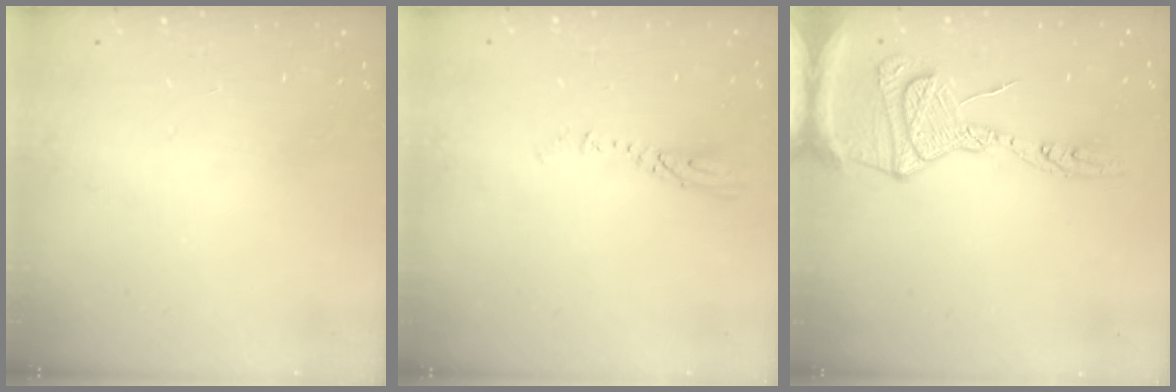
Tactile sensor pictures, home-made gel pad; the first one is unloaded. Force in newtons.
{"total": 3.6, "press": 3.6, "slide": 0.2}
{"total": 17.5, "press": 17.4, "slide": 1.6}